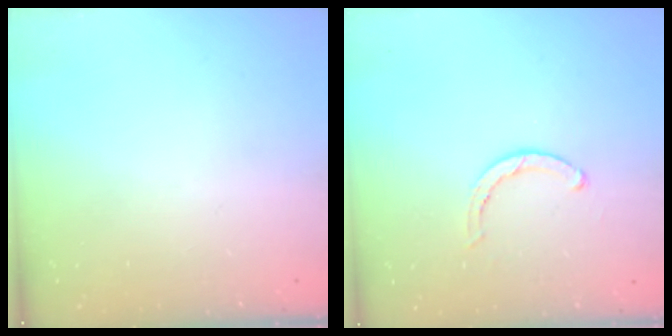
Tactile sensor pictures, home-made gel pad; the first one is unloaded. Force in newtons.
{"total": 2.8, "press": 2.8, "slide": 0.2}